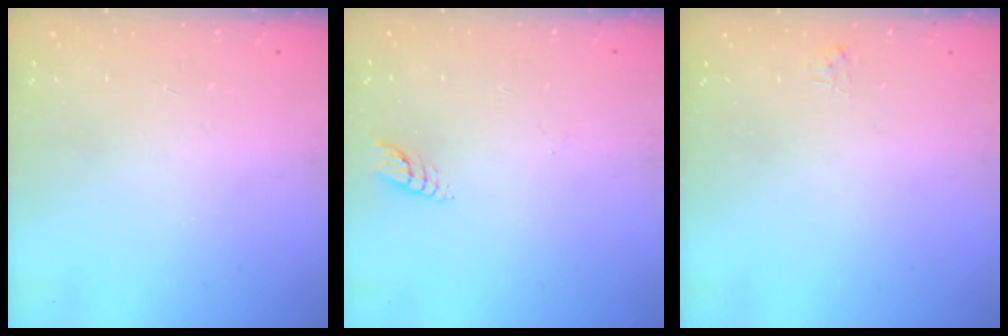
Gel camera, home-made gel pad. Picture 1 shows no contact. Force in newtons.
{"total": 3.9, "press": 3.9, "slide": 0.4}
{"total": 3.4, "press": 3.4, "slide": 0.5}